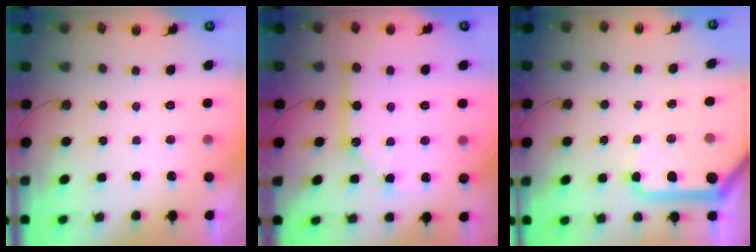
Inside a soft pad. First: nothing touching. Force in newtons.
{"total": 10.5, "press": 10.5, "slide": 1.2}
{"total": 13.3, "press": 13.2, "slide": 1.9}